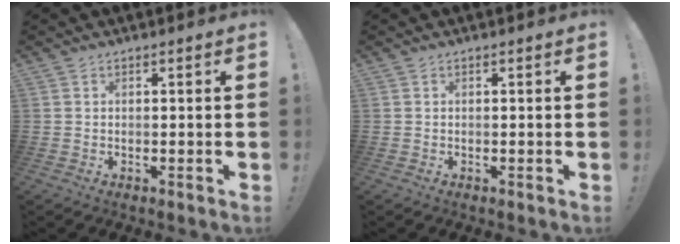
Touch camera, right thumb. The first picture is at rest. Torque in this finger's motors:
{"motor_torque": [0.00, 0.00, 0.00, 0.00, 0.00]}